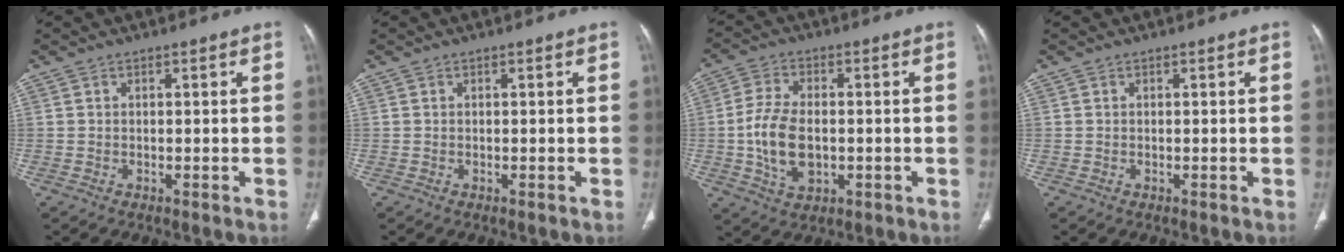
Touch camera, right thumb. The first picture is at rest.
{"total": 0.0}
{"total": 10.1, "force": [-1.1, 6.1, 7.9], "torque": [-0.149, 0.004, -0.020]}
{"total": 0.0}